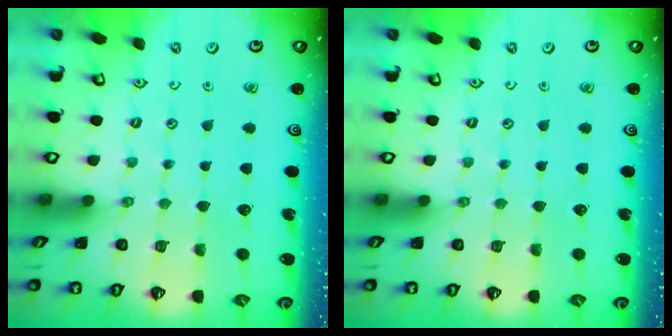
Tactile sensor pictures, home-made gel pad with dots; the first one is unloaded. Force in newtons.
{"total": 0.0}